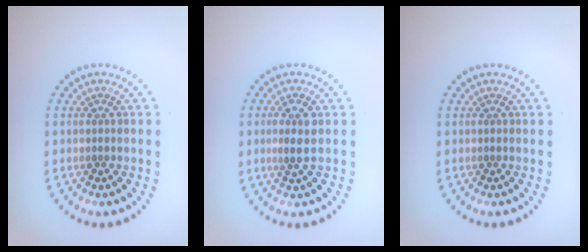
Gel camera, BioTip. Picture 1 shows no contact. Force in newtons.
{"total": 2.1, "press": 2.0, "slide": 0.8}
{"total": 0.0}